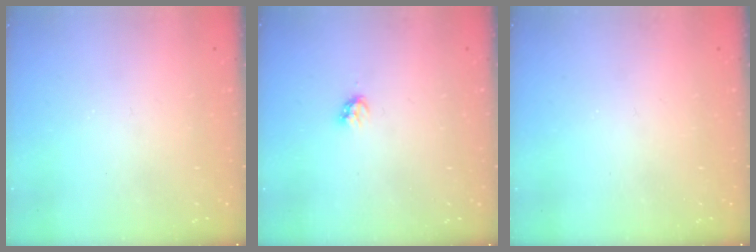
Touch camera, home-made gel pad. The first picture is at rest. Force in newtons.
{"total": 2.4, "press": 2.4, "slide": 0.3}
{"total": 0.0}